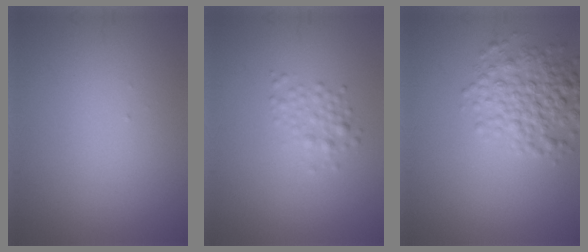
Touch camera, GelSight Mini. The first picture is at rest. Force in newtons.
{"total": 1.7, "press": 1.7, "slide": 0.0}
{"total": 4.7, "press": 4.7, "slide": 0.1}